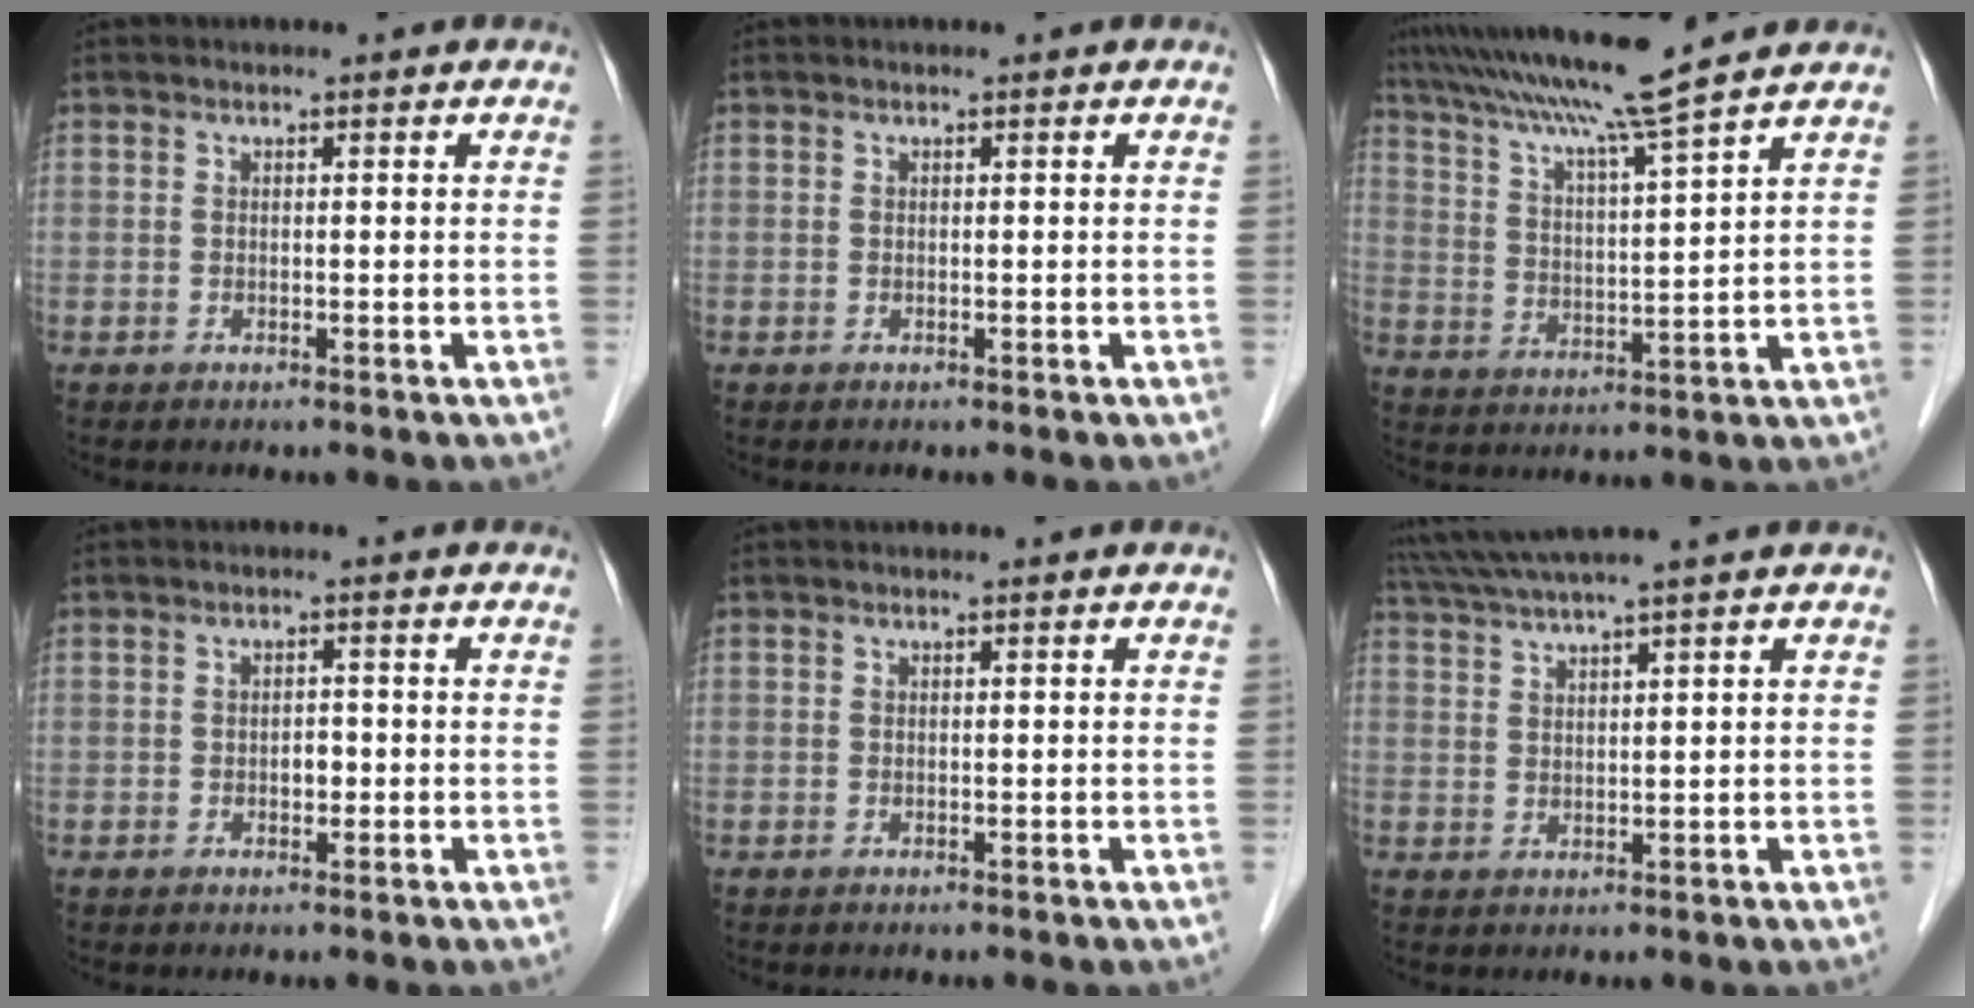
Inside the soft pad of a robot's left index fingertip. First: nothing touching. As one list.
[{"total": 0.0}, {"total": 13.4, "force": [11.3, -2.0, 6.8], "torque": [-0.123, 0.005, 0.184]}, {"total": 1.6, "force": [-0.5, 1.0, 1.2], "torque": [-0.016, 0.003, -0.006]}, {"total": 0.0}, {"total": 7.6, "force": [6.5, -1.6, 3.6], "torque": [-0.063, 0.028, 0.110]}]